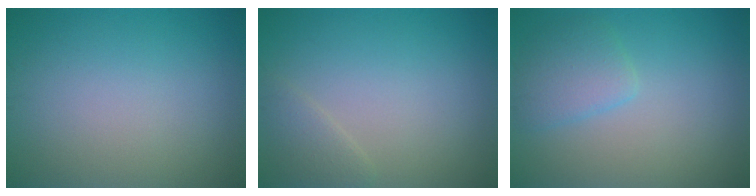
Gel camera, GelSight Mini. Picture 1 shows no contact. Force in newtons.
{"total": 1.6, "press": 1.6, "slide": 0.1}
{"total": 2.6, "press": 2.6, "slide": 0.2}